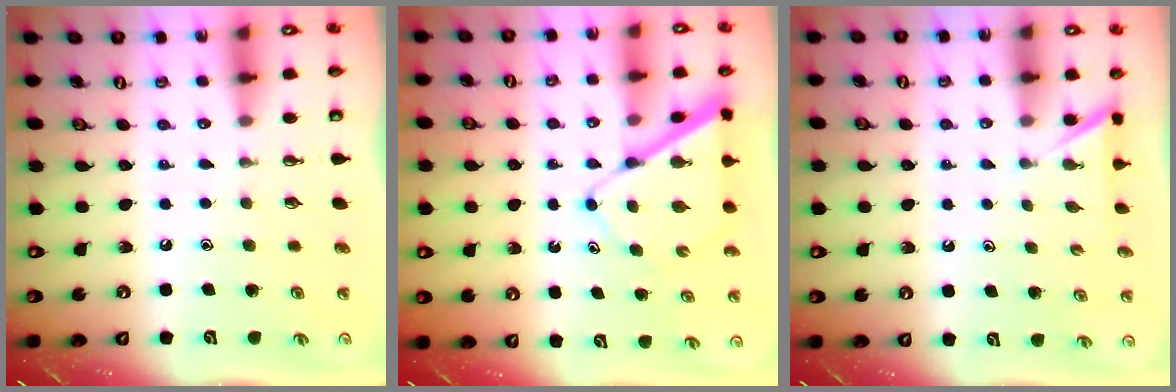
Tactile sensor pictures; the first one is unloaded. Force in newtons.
{"total": 7.8, "press": 7.8, "slide": 0.8}
{"total": 1.6, "press": 1.6, "slide": 0.2}